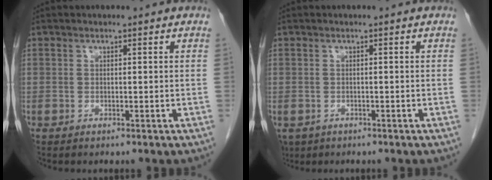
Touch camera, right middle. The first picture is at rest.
{"total": 3.8, "force": [-2.0, 2.9, 1.3], "torque": [-0.025, -0.003, -0.029]}